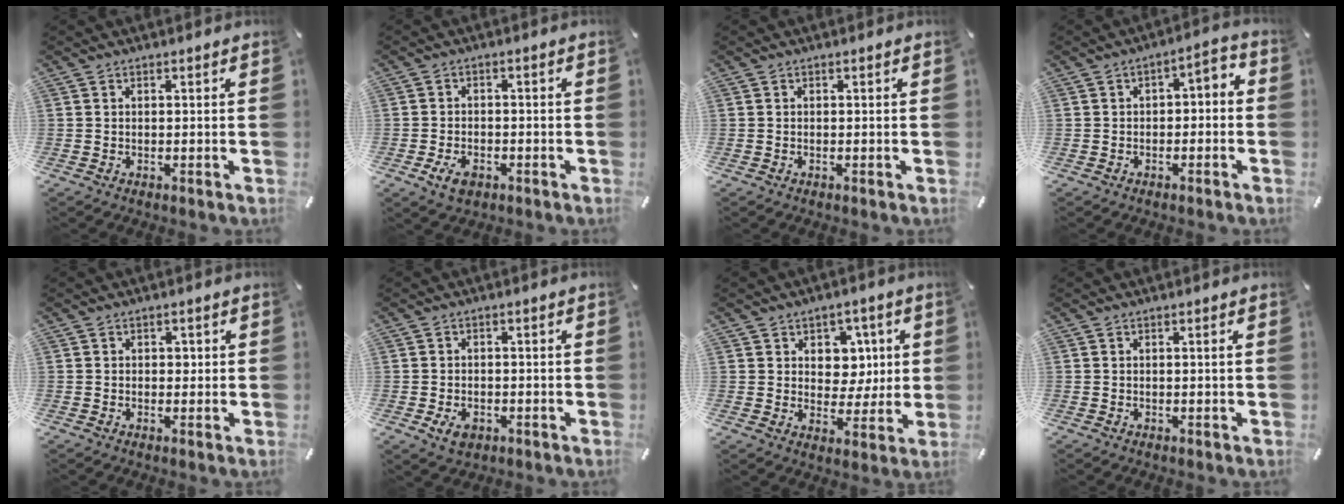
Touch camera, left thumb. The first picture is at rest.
{"total": 4.6, "force": [-2.3, 2.9, 2.7], "torque": [-0.056, 0.009, -0.044]}
{"total": 0.0}
{"total": 3.9, "force": [-2.3, 2.0, 2.5], "torque": [-0.042, 0.023, -0.045]}
{"total": 1.3, "force": [0.0, 1.1, 0.6], "torque": [-0.006, 0.002, -0.004]}
{"total": 4.1, "force": [-1.8, 2.9, 2.3], "torque": [-0.051, 0.005, -0.035]}
{"total": 7.7, "force": [2.3, 7.0, 2.2], "torque": [-0.023, -0.016, 0.042]}
{"total": 0.7, "force": [0.0, 0.0, 0.7], "torque": [-0.012, -0.001, -0.001]}